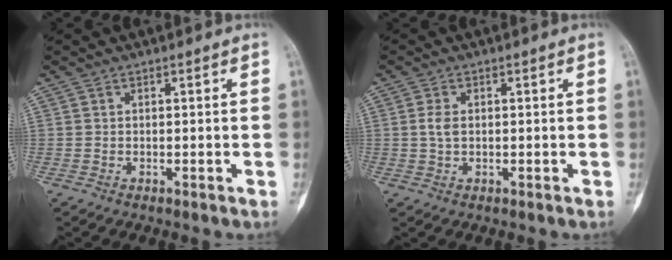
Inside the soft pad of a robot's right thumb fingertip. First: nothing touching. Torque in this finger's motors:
{"motor_torque": [0.22, 0.02, 0.15, -0.43, 0.09]}